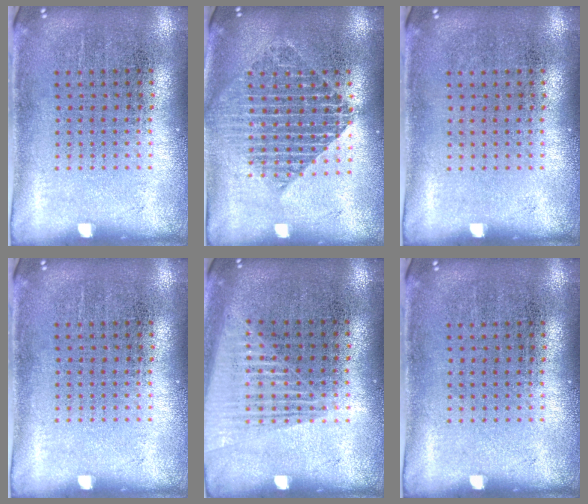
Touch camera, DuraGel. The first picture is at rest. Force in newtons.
{"total": 1.8, "press": 1.6, "slide": 1.0}
{"total": 0.0}
{"total": 0.0}
{"total": 1.3, "press": 1.3, "slide": 0.4}
{"total": 0.0}